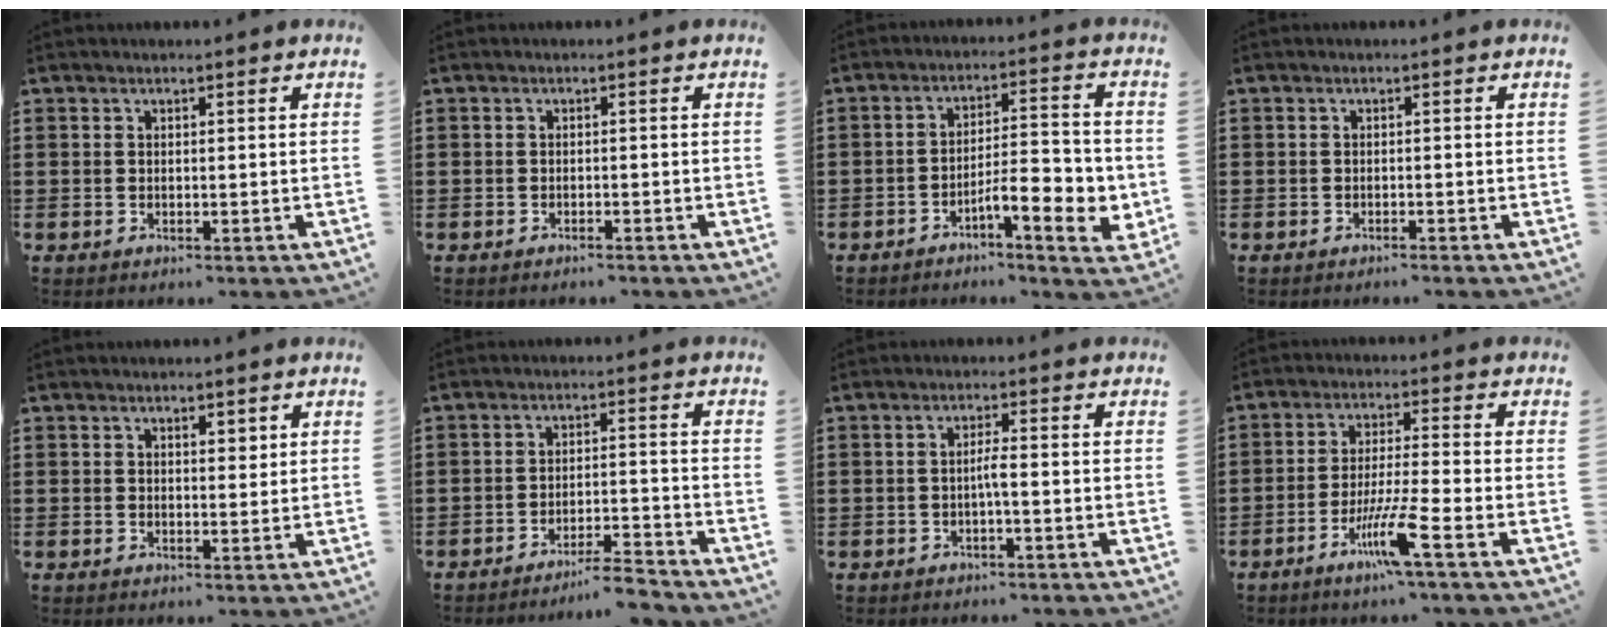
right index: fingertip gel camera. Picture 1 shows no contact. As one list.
[{"total": 0.7, "force": [-0.7, 0.0, 0.2], "torque": [-0.007, -0.001, -0.014]}, {"total": 7.9, "force": [-3.6, 2.1, 6.7], "torque": [-0.093, -0.003, -0.063]}, {"total": 0.7, "force": [-0.7, -0.1, 0.2], "torque": [-0.006, -0.001, -0.014]}, {"total": 1.5, "force": [0.9, 0.8, 0.9], "torque": [-0.011, 0.001, 0.014]}, {"total": 4.7, "force": [-4.4, -0.3, 1.5], "torque": [-0.027, -0.007, -0.088]}, {"total": 1.9, "force": [-0.7, 0.0, 1.8], "torque": [-0.034, 0.001, -0.014]}, {"total": 7.7, "force": [-4.4, -0.1, 6.3], "torque": [-0.128, -0.012, -0.085]}]